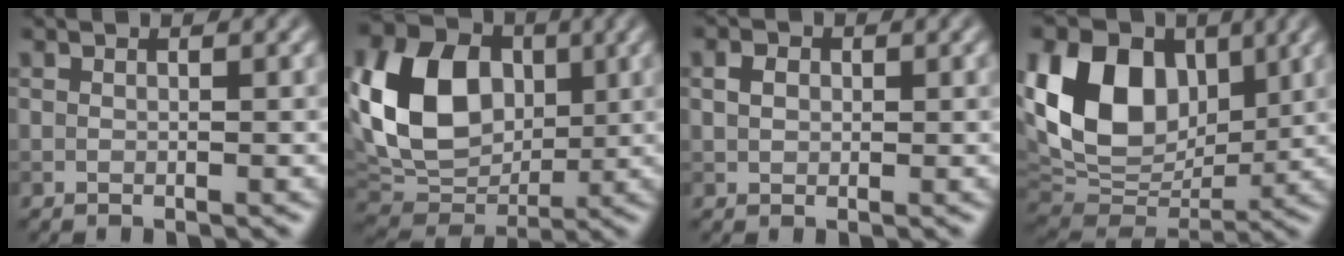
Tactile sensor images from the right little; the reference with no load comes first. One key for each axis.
{"total": 11.0, "fx": 1.5, "fy": 8.2, "fz": 7.2, "tx": -0.156, "ty": 0.005, "tz": 0.024}
{"total": 1.5, "fx": 0.3, "fy": 1.2, "fz": 0.8, "tx": -0.017, "ty": 0.005, "tz": 0.003}
{"total": 13.5, "fx": 3.5, "fy": 9.5, "fz": 8.9, "tx": -0.183, "ty": 0.015, "tz": 0.061}